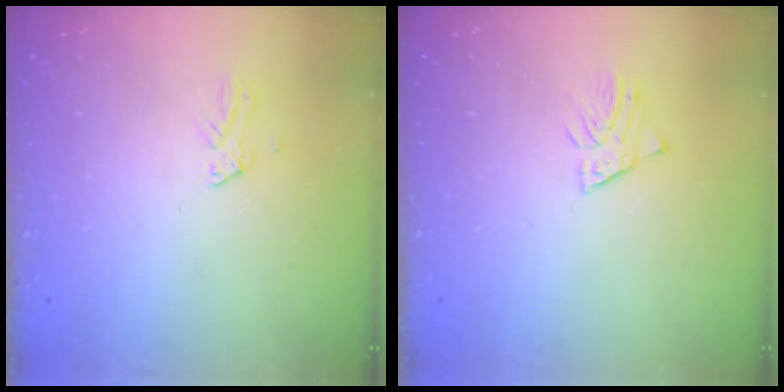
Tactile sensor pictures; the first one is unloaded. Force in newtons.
{"total": 1.6, "press": 1.6, "slide": 0.0}